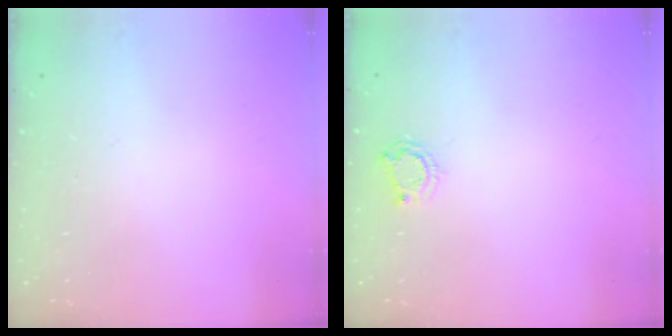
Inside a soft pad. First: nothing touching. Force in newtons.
{"total": 4.8, "press": 4.8, "slide": 0.3}